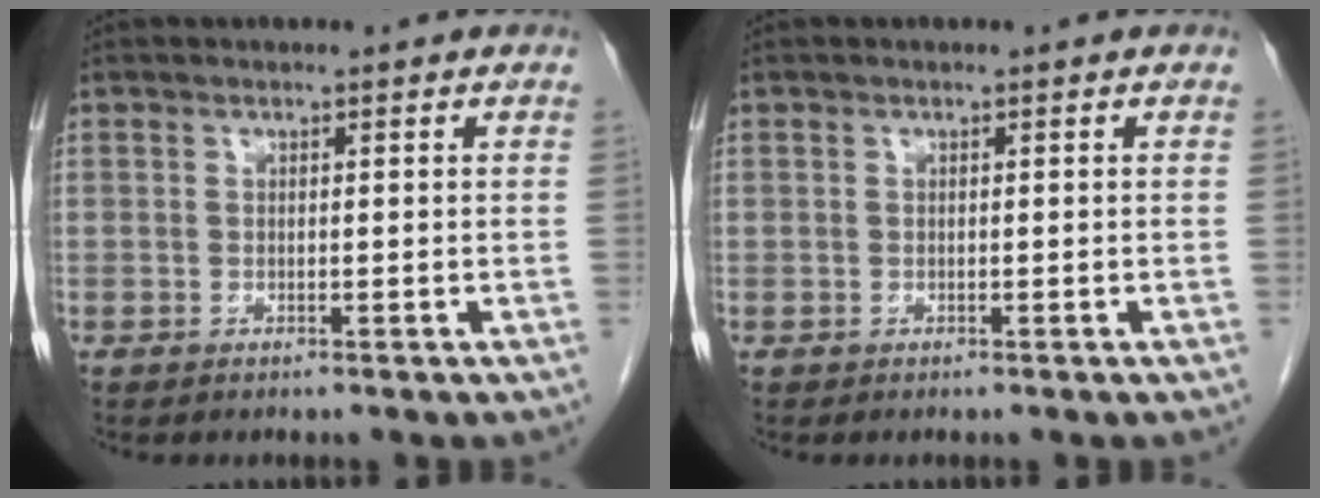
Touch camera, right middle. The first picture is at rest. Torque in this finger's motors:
{"motor_torque": [0.10, -0.01, 0.00, 0.00]}